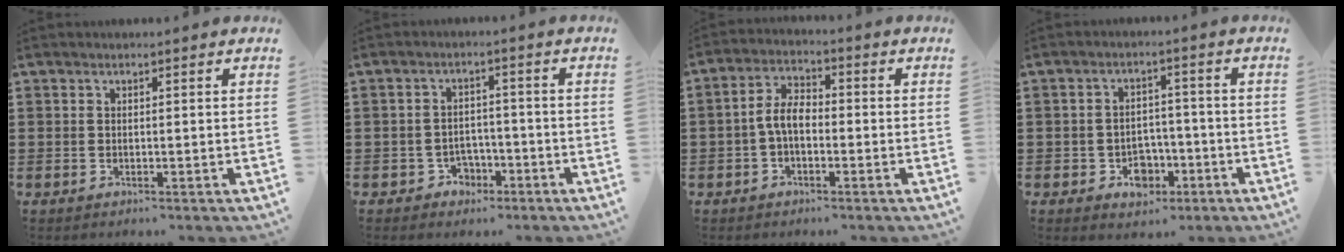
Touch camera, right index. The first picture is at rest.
{"total": 3.1, "force": [-2.0, 2.2, 0.7], "torque": [-0.020, 0.004, -0.044]}
{"total": 5.2, "force": [-1.0, 2.8, 4.2], "torque": [-0.098, 0.003, -0.025]}
{"total": 4.4, "force": [-2.2, 3.3, 2.0], "torque": [-0.034, 0.006, -0.043]}